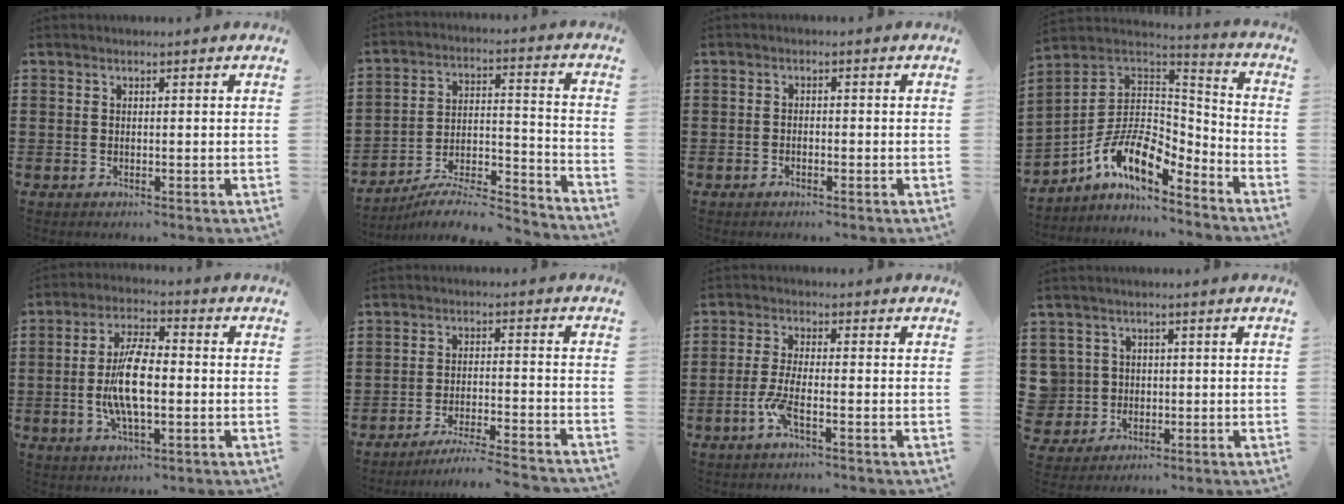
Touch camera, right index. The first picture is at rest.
{"total": 7.1, "force": [-6.3, 1.7, 2.9], "torque": [-0.044, 0.008, -0.121]}
{"total": 0.9, "force": [-0.9, 0.2, 0.3], "torque": [-0.008, -0.001, -0.017]}
{"total": 11.1, "force": [-5.6, 5.3, 8.0], "torque": [-0.181, -0.004, -0.111]}
{"total": 9.8, "force": [-1.1, 3.7, 9.0], "torque": [-0.189, -0.004, -0.023]}
{"total": 4.7, "force": [-4.5, -0.6, 1.4], "torque": [-0.033, -0.012, -0.091]}
{"total": 4.3, "force": [-2.2, 0.5, 3.7], "torque": [-0.090, -0.010, -0.048]}
{"total": 4.2, "force": [0.0, 4.2, 0.4], "torque": [-0.042, 0.010, -0.006]}